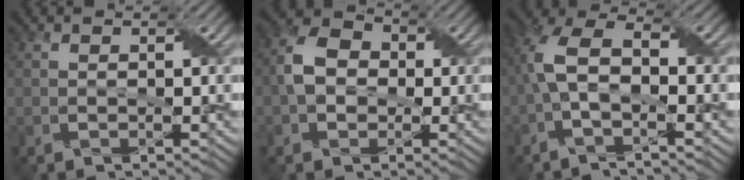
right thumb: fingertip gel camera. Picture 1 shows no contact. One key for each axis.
{"total": 5.3, "fx": -0.3, "fy": 4.3, "fz": 3.1, "tx": -0.066, "ty": 0.011, "tz": -0.015}
{"total": 6.6, "fx": -1.0, "fy": 3.0, "fz": 5.8, "tx": -0.133, "ty": 0.021, "tz": -0.026}